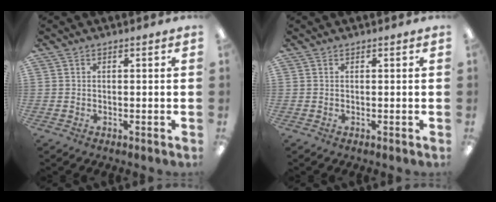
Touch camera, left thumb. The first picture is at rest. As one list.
[{"total": 0.0}]